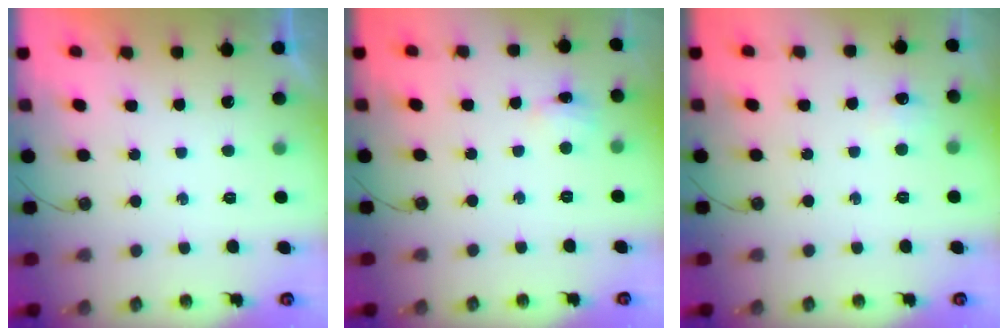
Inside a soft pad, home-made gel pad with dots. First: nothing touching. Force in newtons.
{"total": 3.1, "press": 3.1, "slide": 0.5}
{"total": 5.2, "press": 5.1, "slide": 0.7}